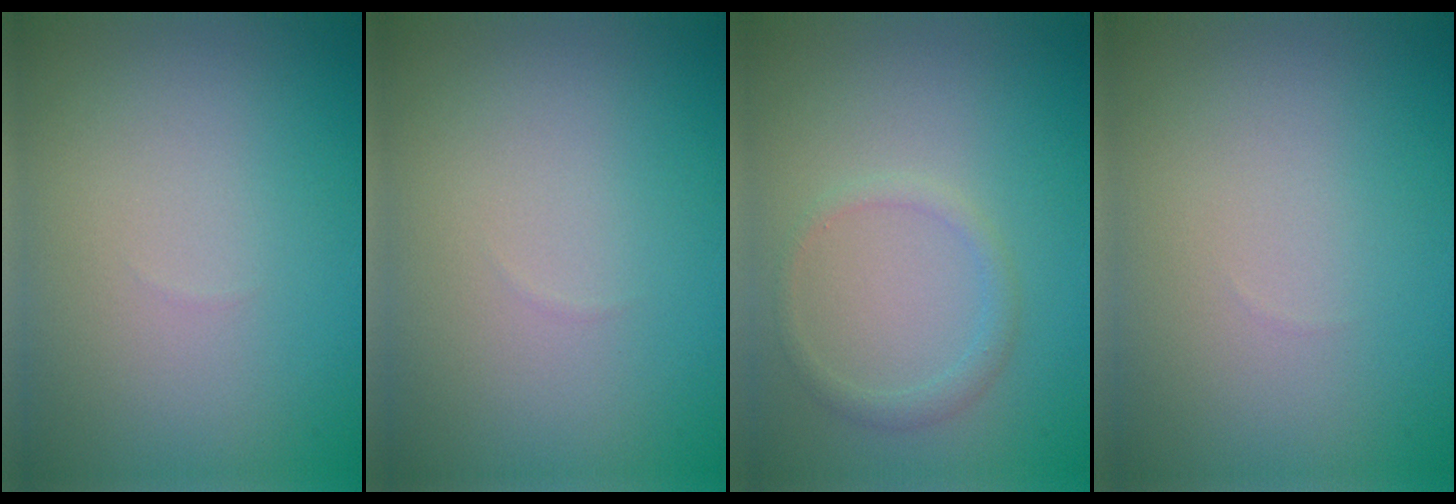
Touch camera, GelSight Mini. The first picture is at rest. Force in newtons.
{"total": 0.0}
{"total": 1.4, "press": 1.4, "slide": 0.1}
{"total": 0.0}